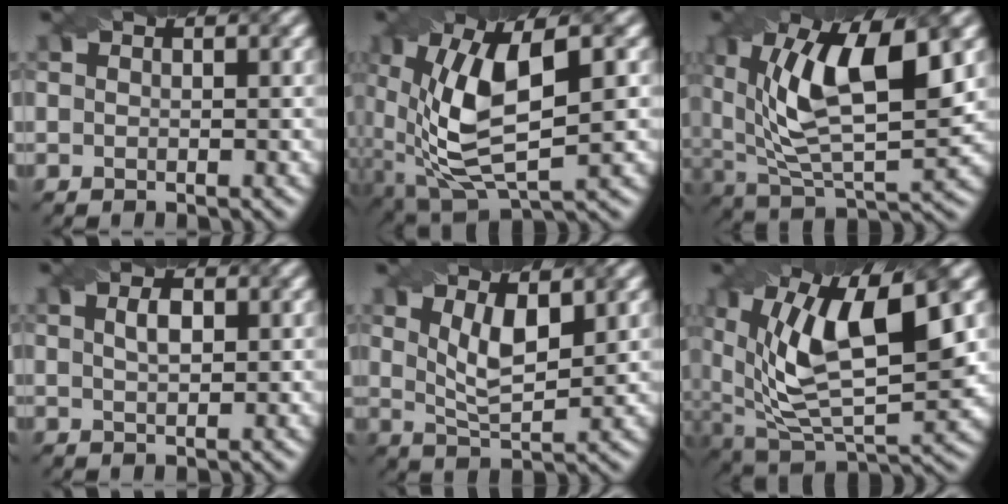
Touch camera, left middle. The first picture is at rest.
{"total": 10.6, "force": [0.8, 4.7, 9.4], "torque": [-0.189, -0.002, 0.014]}
{"total": 12.1, "force": [3.9, 4.8, 10.4], "torque": [-0.186, 0.004, 0.067]}
{"total": 1.9, "force": [0.7, 0.8, 1.5], "torque": [-0.029, 0.002, 0.014]}
{"total": 4.5, "force": [1.7, 1.6, 3.8], "torque": [-0.080, -0.008, 0.036]}
{"total": 13.1, "force": [4.1, 5.6, 11.1], "torque": [-0.197, 0.000, 0.070]}